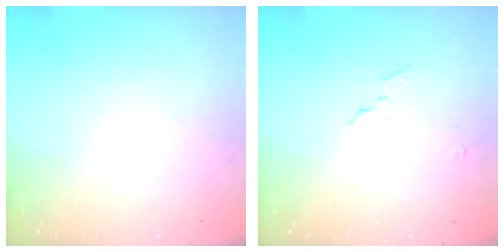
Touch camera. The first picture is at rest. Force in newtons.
{"total": 3.8, "press": 3.8, "slide": 0.3}